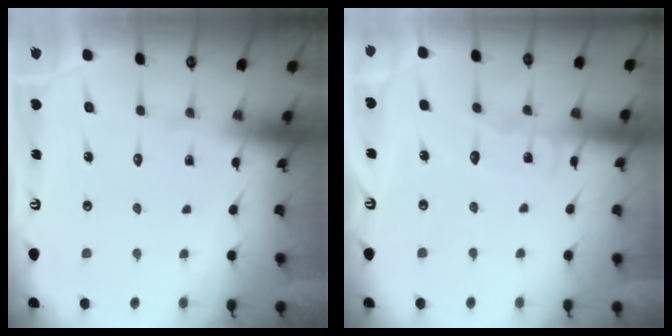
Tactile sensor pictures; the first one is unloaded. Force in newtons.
{"total": 6.0, "press": 6.0, "slide": 0.6}